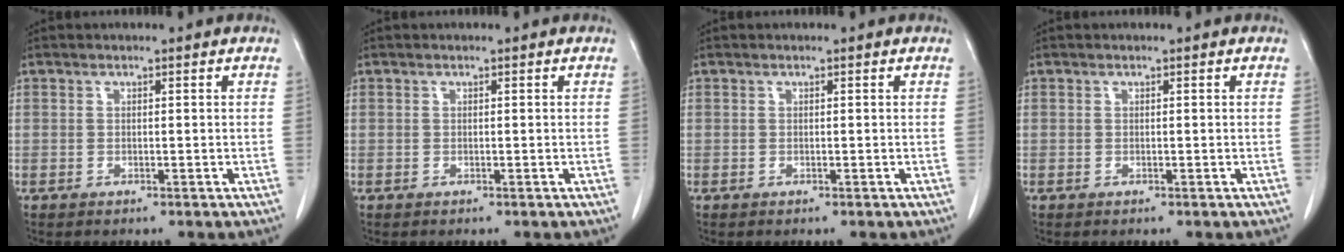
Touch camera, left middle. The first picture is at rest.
{"total": 0.0}
{"total": 0.0}
{"total": 0.0}